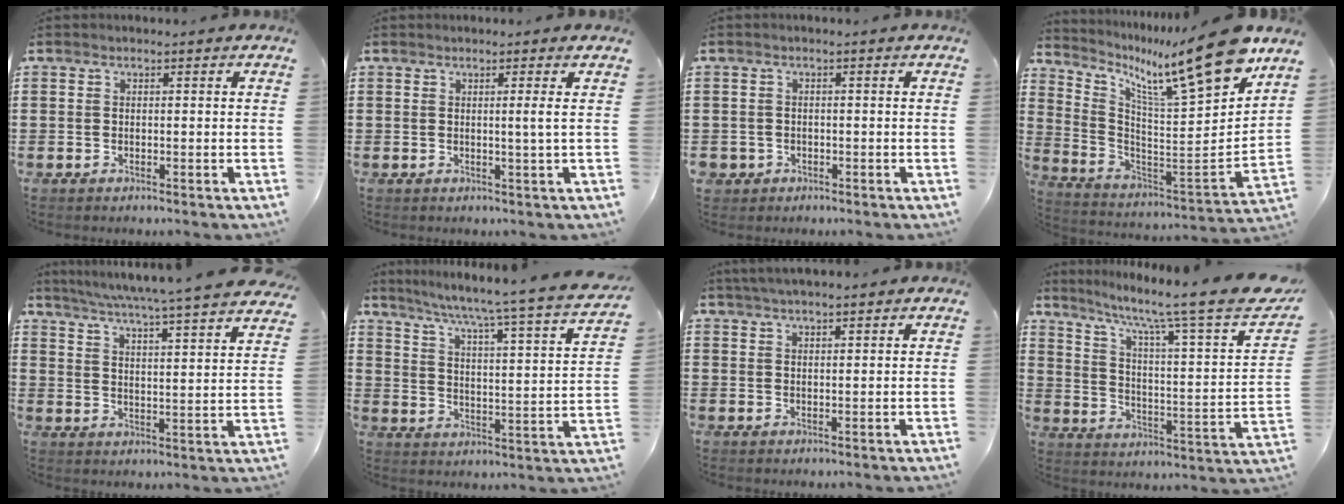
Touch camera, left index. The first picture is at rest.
{"total": 2.6, "force": [0.6, -0.8, 2.4], "torque": [-0.045, -0.010, 0.008]}
{"total": 1.3, "force": [-0.7, 1.1, 0.1], "torque": [-0.008, 0.002, -0.018]}
{"total": 14.1, "force": [10.4, 0.6, 9.5], "torque": [-0.174, -0.089, 0.159]}
{"total": 4.7, "force": [4.2, -1.1, 1.9], "torque": [-0.056, -0.041, 0.063]}
{"total": 5.1, "force": [4.0, -1.0, 3.0], "torque": [-0.076, -0.048, 0.054]}
{"total": 2.7, "force": [2.4, 0.3, 1.3], "torque": [-0.029, 0.007, 0.045]}
{"total": 9.9, "force": [7.4, 0.4, 6.6], "torque": [-0.136, -0.057, 0.109]}